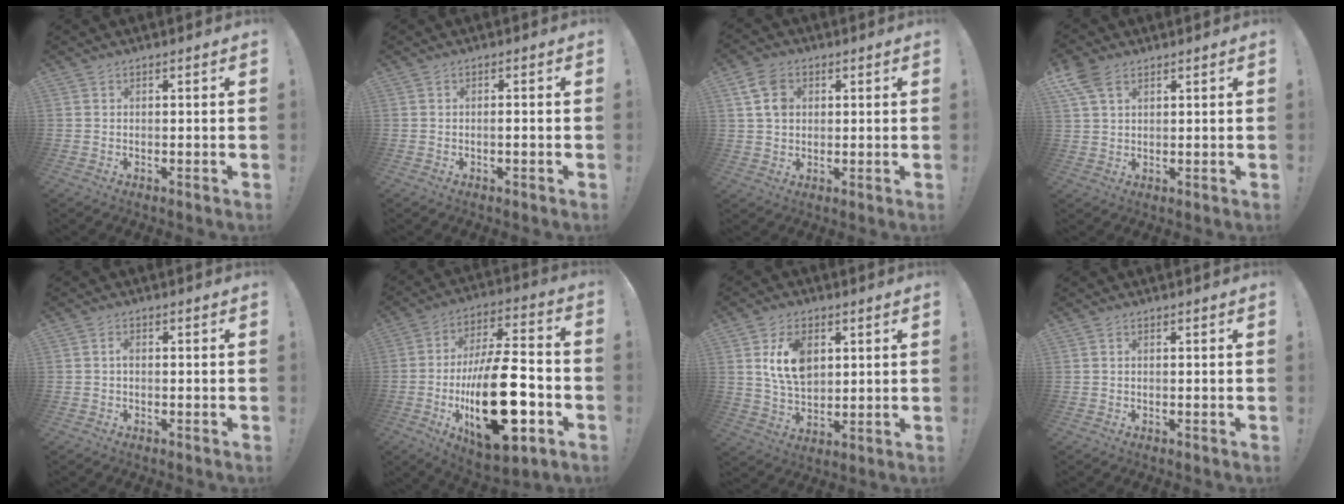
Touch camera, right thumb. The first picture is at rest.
{"total": 1.2, "force": [-0.7, -0.1, 1.0], "torque": [-0.019, 0.001, -0.012]}
{"total": 8.3, "force": [2.6, 6.4, 4.7], "torque": [-0.085, 0.005, 0.052]}
{"total": 6.6, "force": [3.5, 3.8, 4.2], "torque": [-0.084, -0.008, 0.068]}
{"total": 1.2, "force": [-0.5, 0.8, 0.8], "torque": [-0.019, 0.005, -0.008]}
{"total": 28.2, "force": [-6.8, 12.2, 24.5], "torque": [-0.432, 0.039, -0.101]}
{"total": 12.2, "force": [3.8, 8.2, 8.2], "torque": [-0.143, -0.002, 0.069]}
{"total": 0.0}